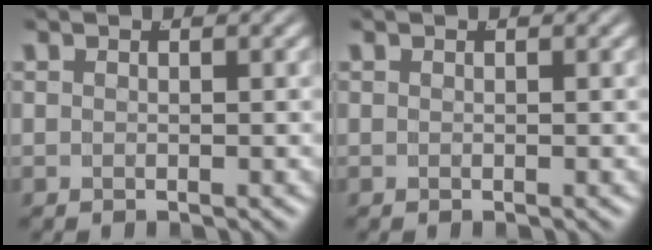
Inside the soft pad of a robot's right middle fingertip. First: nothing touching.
{"total": 0.0}